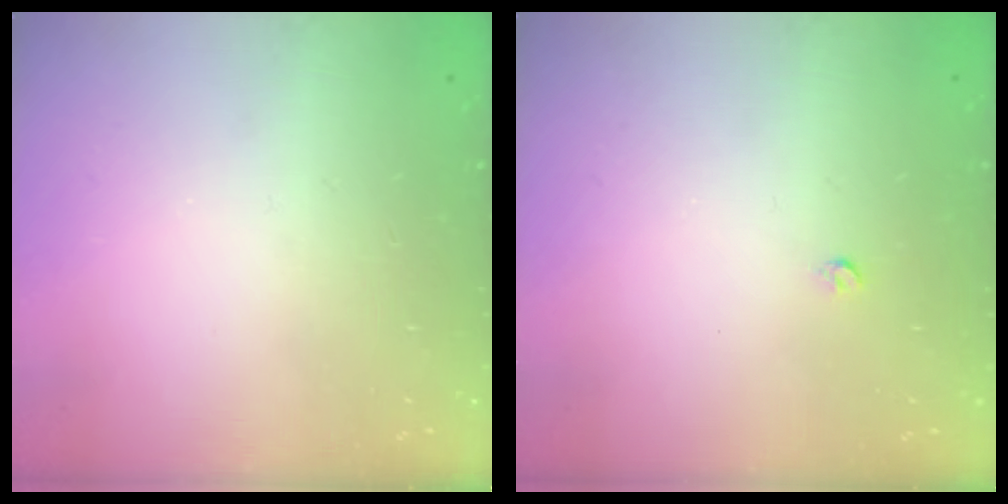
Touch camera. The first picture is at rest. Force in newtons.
{"total": 2.6, "press": 2.5, "slide": 0.4}